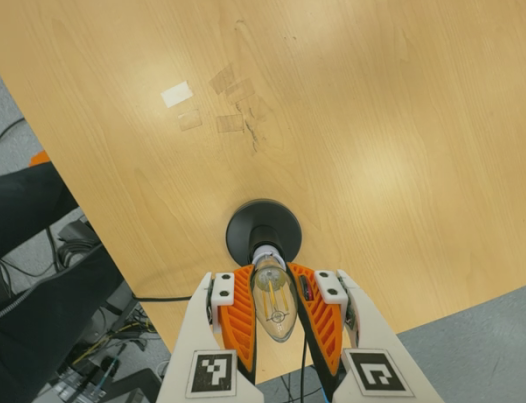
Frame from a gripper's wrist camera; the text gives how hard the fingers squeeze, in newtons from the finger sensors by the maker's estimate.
{"total": 20.5, "left": 20.3, "right": 20.8}